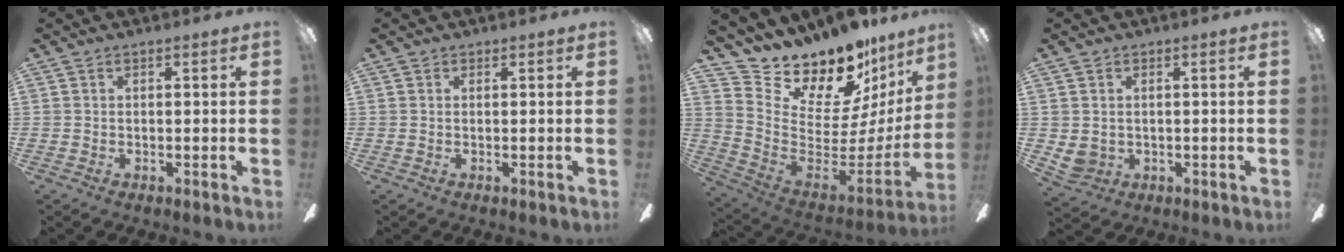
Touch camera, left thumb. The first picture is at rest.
{"total": 0.0}
{"total": 14.6, "force": [13.6, 4.6, 2.7], "torque": [-0.053, -0.135, 0.244]}
{"total": 3.4, "force": [0.7, 3.2, 0.8], "torque": [-0.027, 0.000, 0.015]}